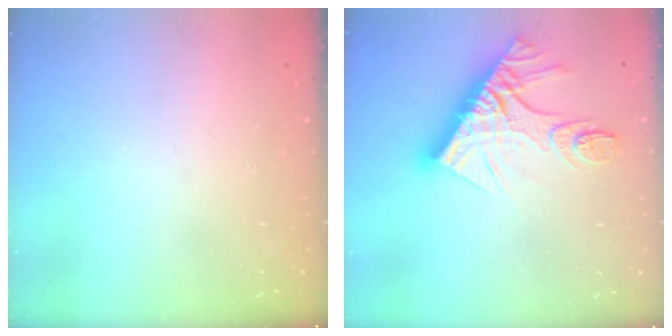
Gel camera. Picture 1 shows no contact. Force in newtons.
{"total": 16.4, "press": 16.3, "slide": 1.5}